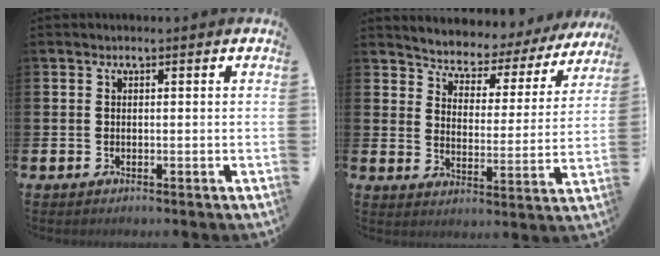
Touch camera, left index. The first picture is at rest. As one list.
[{"total": 4.3, "force": [4.0, 1.5, -0.1], "torque": [-0.028, -0.041, 0.061]}]